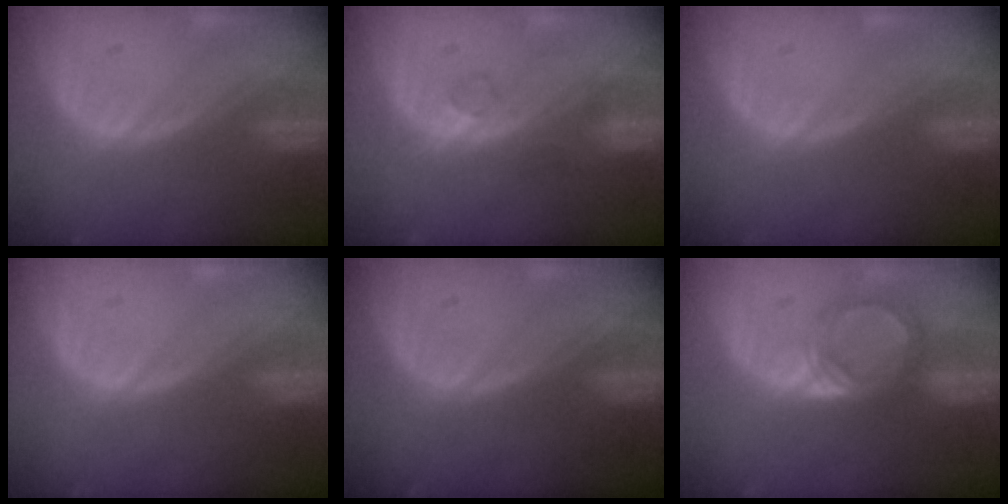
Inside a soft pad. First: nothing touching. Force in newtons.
{"total": 2.5, "press": 2.5, "slide": 0.3}
{"total": 0.0}
{"total": 0.0}
{"total": 0.0}
{"total": 5.2, "press": 4.6, "slide": 2.4}